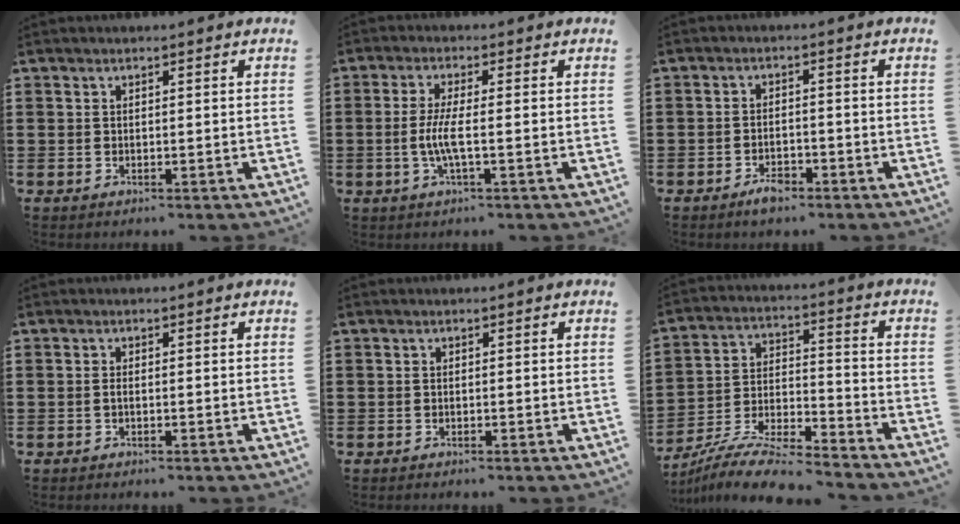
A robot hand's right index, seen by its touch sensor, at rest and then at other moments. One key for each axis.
{"total": 4.7, "fx": -0.9, "fy": 0.6, "fz": 4.5, "tx": -0.103, "ty": -0.008, "tz": -0.027}
{"total": 2.6, "fx": -1.8, "fy": 1.1, "fz": 1.5, "tx": -0.027, "ty": 0.004, "tz": -0.035}
{"total": 0.7, "fx": -0.3, "fy": 0.0, "fz": 0.6, "tx": -0.015, "ty": -0.005, "tz": -0.004}
{"total": 0.0}
{"total": 9.5, "fx": -8.9, "fy": 0.7, "fz": 3.3, "tx": -0.066, "ty": 0.010, "tz": -0.179}